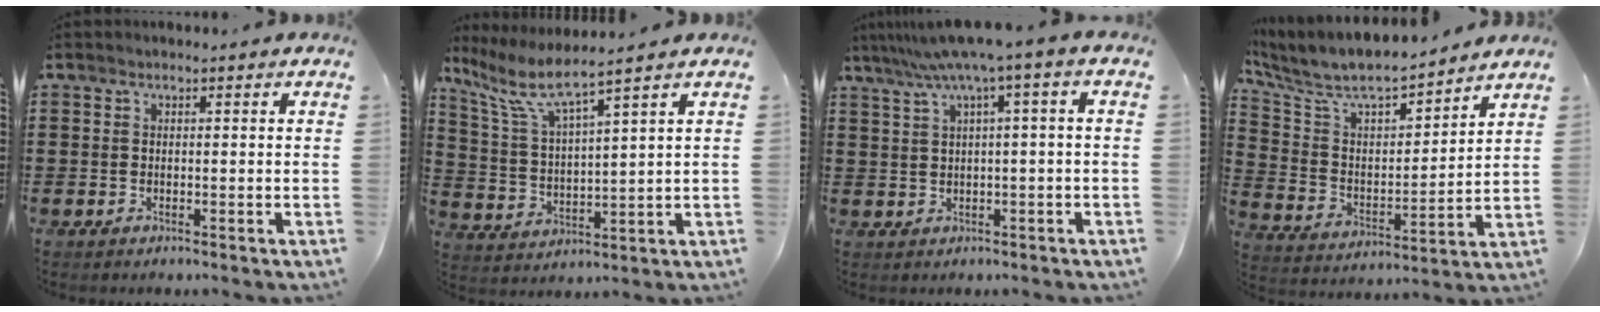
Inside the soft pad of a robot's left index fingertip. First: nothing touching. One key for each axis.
{"total": 5.9, "fx": 4.7, "fy": 0.8, "fz": 3.6, "tx": -0.096, "ty": -0.029, "tz": 0.074}
{"total": 5.6, "fx": 1.8, "fy": -0.7, "fz": 5.3, "tx": -0.102, "ty": -0.017, "tz": 0.028}
{"total": 7.6, "fx": 6.6, "fy": 1.7, "fz": 3.2, "tx": -0.097, "ty": -0.047, "tz": 0.108}